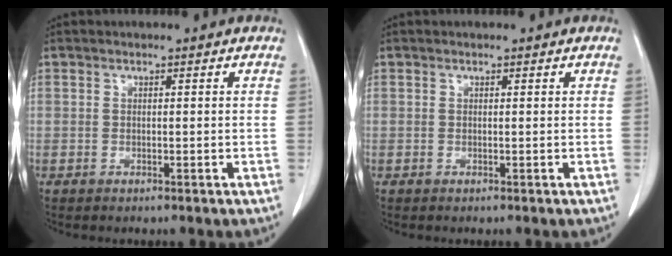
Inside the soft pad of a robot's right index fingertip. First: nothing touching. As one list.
[{"total": 0.0}]